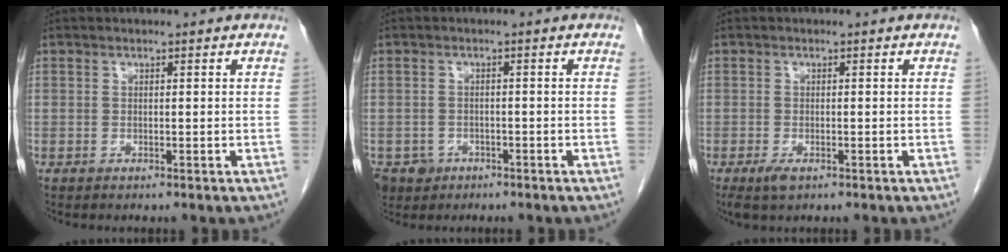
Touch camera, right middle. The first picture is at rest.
{"total": 4.8, "force": [-2.8, 3.8, 0.9], "torque": [-0.017, 0.004, -0.042]}
{"total": 2.5, "force": [-1.4, 0.9, 1.8], "torque": [-0.040, -0.005, -0.021]}